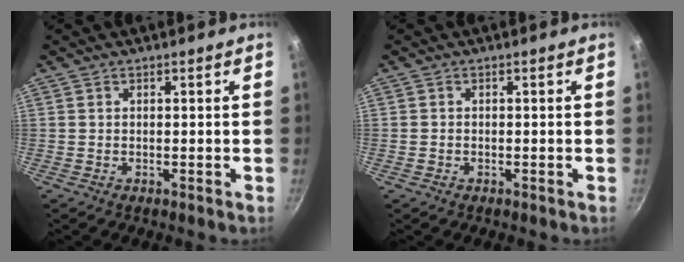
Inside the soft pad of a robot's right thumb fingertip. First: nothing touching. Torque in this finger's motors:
{"motor_torque": [-0.14, -0.14, -0.28, 0.09, -0.04]}